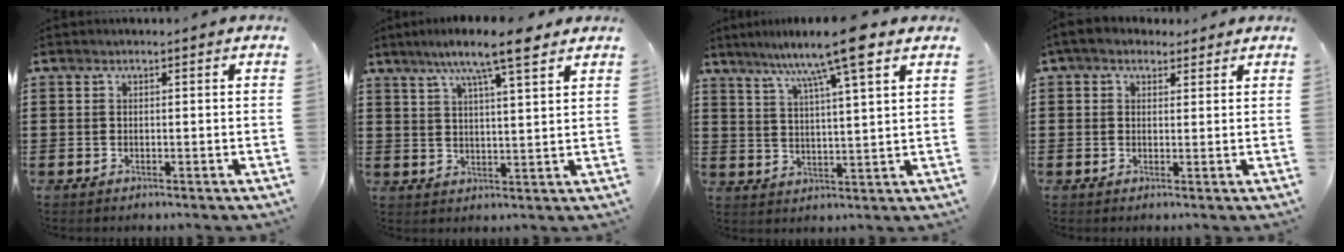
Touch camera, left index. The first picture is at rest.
{"total": 8.6, "force": [6.3, 0.9, 5.8], "torque": [-0.119, -0.010, 0.108]}
{"total": 9.7, "force": [7.1, 0.3, 6.6], "torque": [-0.123, -0.024, 0.116]}
{"total": 3.0, "force": [2.1, 1.9, 0.9], "torque": [-0.027, 0.007, 0.038]}